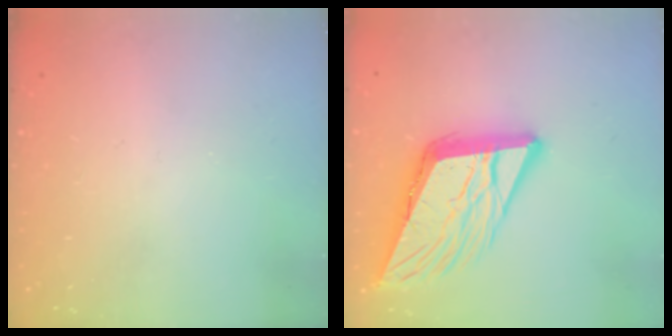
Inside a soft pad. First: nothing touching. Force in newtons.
{"total": 16.4, "press": 16.2, "slide": 2.8}